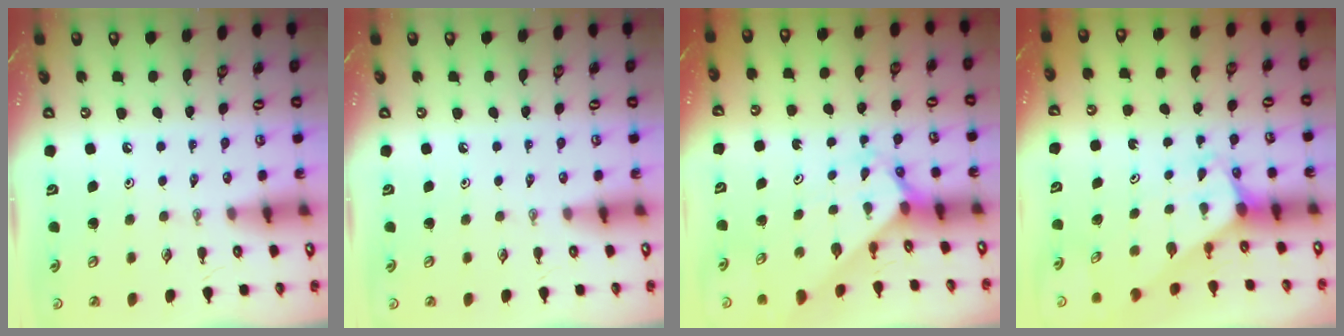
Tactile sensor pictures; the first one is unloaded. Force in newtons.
{"total": 0.0}
{"total": 2.2, "press": 2.2, "slide": 0.2}
{"total": 2.9, "press": 2.9, "slide": 0.0}